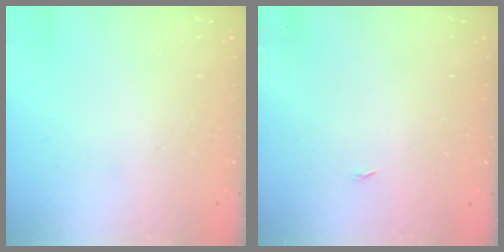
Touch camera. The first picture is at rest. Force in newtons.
{"total": 4.0, "press": 1.3, "slide": 3.7}